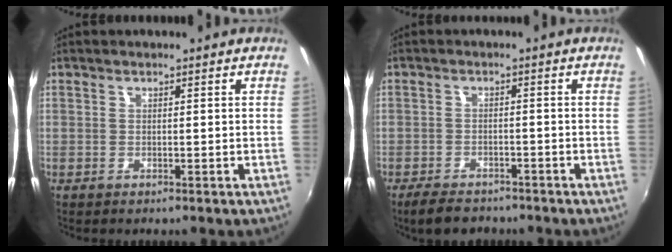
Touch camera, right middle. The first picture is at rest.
{"total": 5.4, "force": [-4.5, 2.3, 1.9], "torque": [-0.053, 0.001, -0.071]}